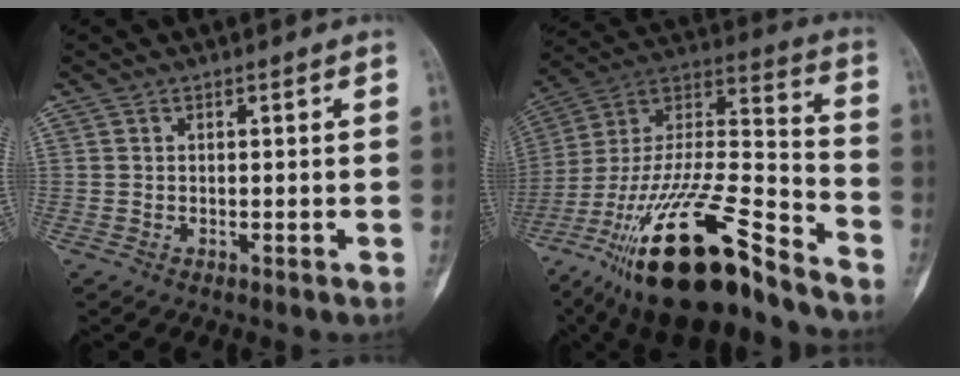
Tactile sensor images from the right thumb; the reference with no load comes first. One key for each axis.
{"total": 28.8, "fx": -19.6, "fy": 7.9, "fz": 19.6, "tx": -0.378, "ty": 0.062, "tz": -0.342}